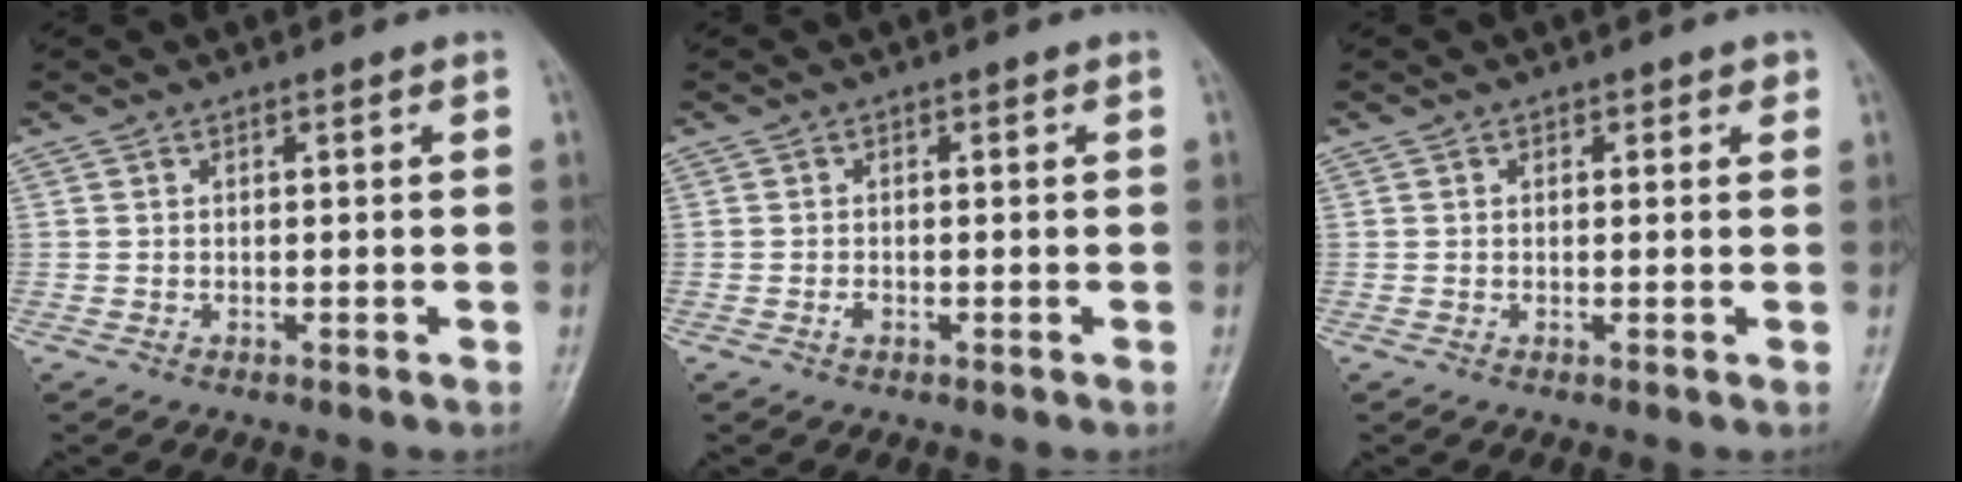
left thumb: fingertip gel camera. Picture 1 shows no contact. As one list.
[{"total": 0.8, "force": [-0.4, 0.4, 0.4], "torque": [-0.009, 0.001, -0.009]}, {"total": 1.1, "force": [0.6, 0.7, 0.5], "torque": [0.008, -0.002, 0.003]}]